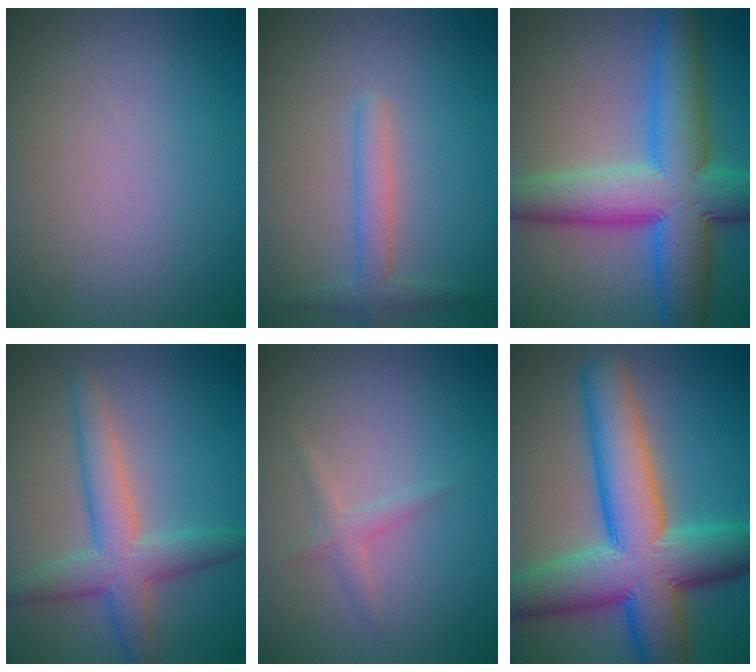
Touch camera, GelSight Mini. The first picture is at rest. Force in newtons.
{"total": 2.2, "press": 2.2, "slide": 0.1}
{"total": 11.1, "press": 11.1, "slide": 0.2}
{"total": 4.8, "press": 4.8, "slide": 0.1}
{"total": 1.4, "press": 1.4, "slide": 0.0}
{"total": 12.3, "press": 12.3, "slide": 0.3}